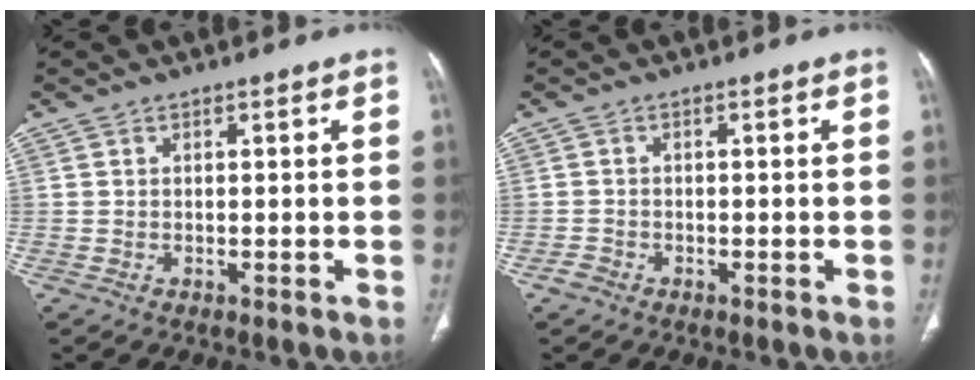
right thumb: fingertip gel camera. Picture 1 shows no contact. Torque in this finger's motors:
{"motor_torque": [0.04, 0.21, -0.27, 0.14, 0.02]}